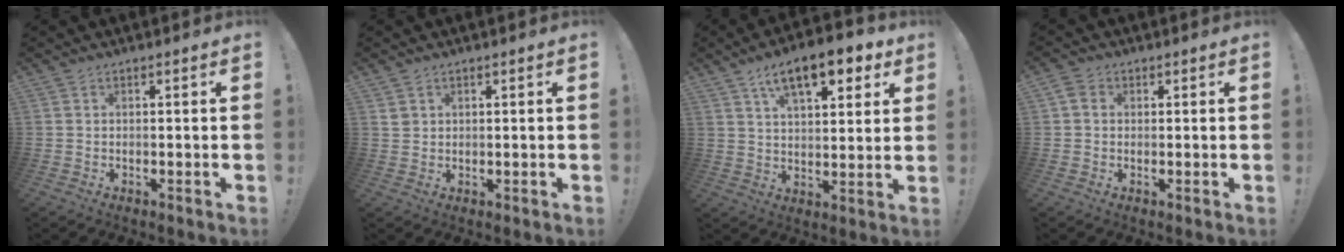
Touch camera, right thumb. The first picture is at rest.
{"total": 2.2, "force": [1.3, 1.7, 0.5], "torque": [0.005, -0.007, 0.024]}
{"total": 14.1, "force": [7.7, 5.8, 10.3], "torque": [-0.152, -0.031, 0.127]}
{"total": 3.4, "force": [0.8, 2.8, 1.8], "torque": [-0.031, 0.007, 0.017]}